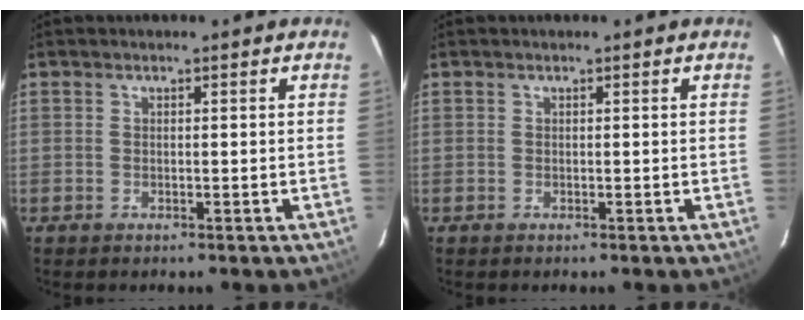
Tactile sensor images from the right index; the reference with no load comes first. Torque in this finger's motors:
{"motor_torque": [0.08, 0.05, 0.03, 0.01]}